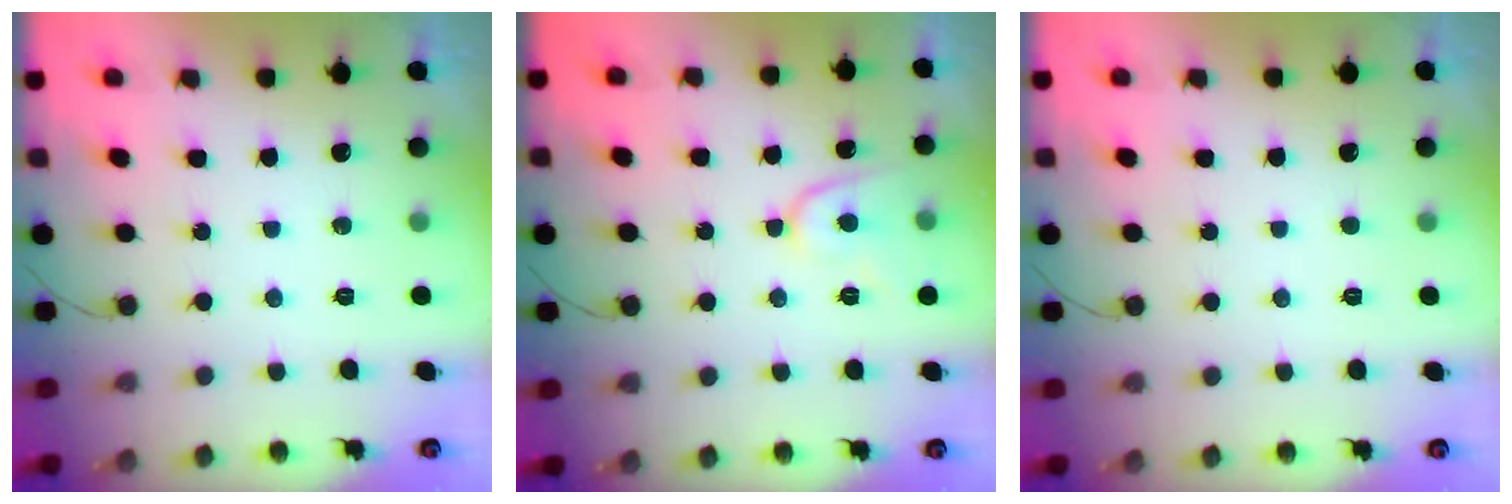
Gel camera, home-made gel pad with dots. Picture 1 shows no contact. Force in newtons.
{"total": 9.0, "press": 8.9, "slide": 0.9}
{"total": 1.6, "press": 1.5, "slide": 0.2}